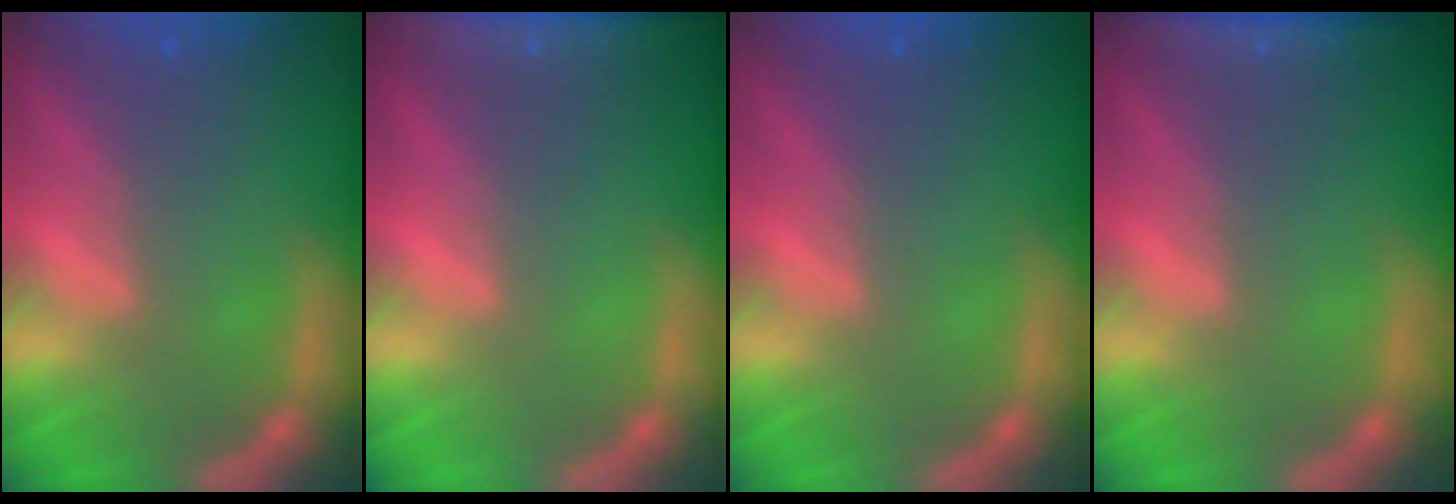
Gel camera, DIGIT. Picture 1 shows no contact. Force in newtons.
{"total": 5.5}
{"total": 0.0}
{"total": 2.9}